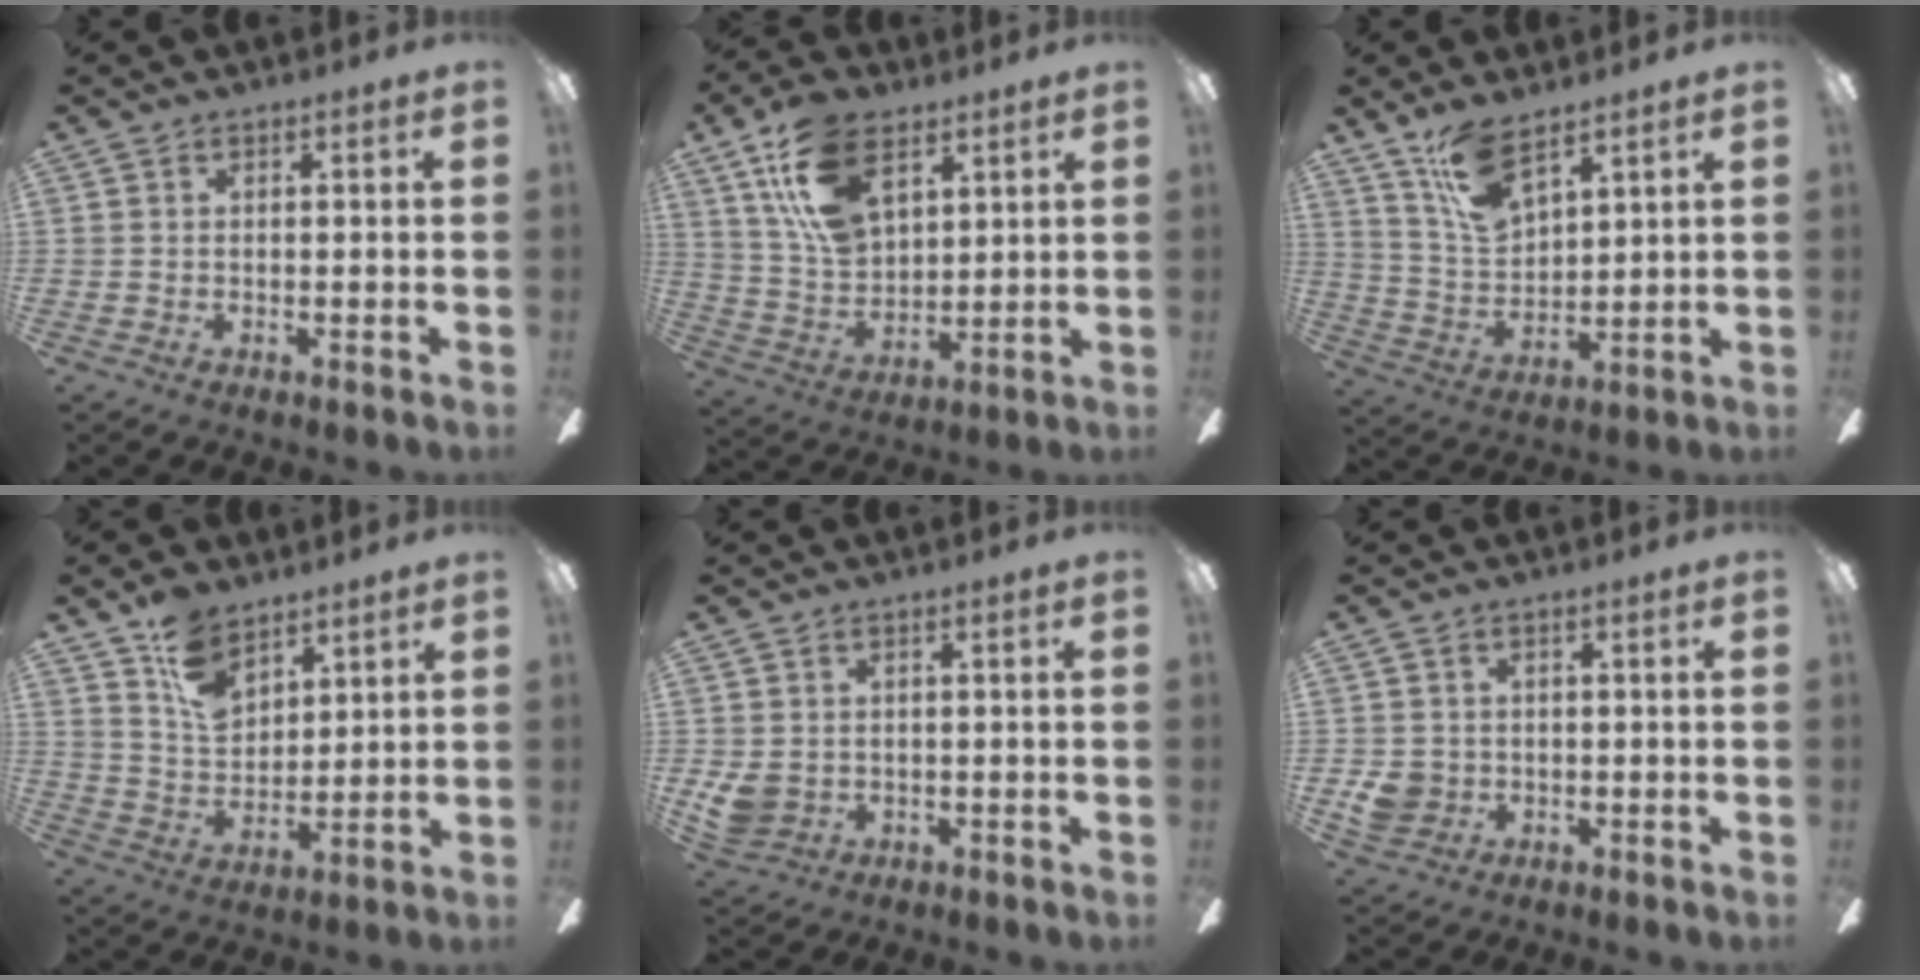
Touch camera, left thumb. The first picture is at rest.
{"total": 16.9, "force": [9.1, 9.9, 10.2], "torque": [-0.213, -0.019, 0.170]}
{"total": 11.4, "force": [8.4, 4.6, 6.2], "torque": [-0.128, -0.029, 0.157]}
{"total": 11.2, "force": [7.3, 6.9, 5.0], "torque": [-0.090, -0.034, 0.141]}
{"total": 4.9, "force": [0.6, 4.2, 2.5], "torque": [-0.069, 0.000, 0.012]}
{"total": 5.0, "force": [-0.4, 4.6, 2.0], "torque": [-0.037, 0.010, -0.003]}